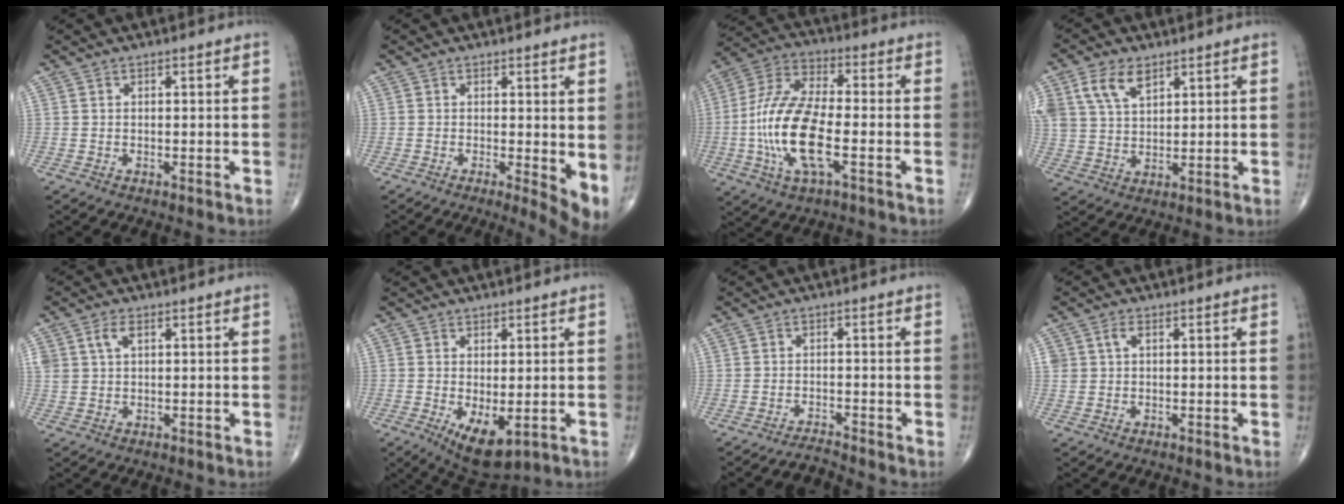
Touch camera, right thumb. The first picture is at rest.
{"total": 5.2, "force": [0.2, 1.8, 4.9], "torque": [-0.063, -0.012, 0.001]}
{"total": 16.3, "force": [-3.6, 6.6, 14.5], "torque": [-0.303, 0.023, -0.072]}
{"total": 9.0, "force": [4.7, 5.2, 5.7], "torque": [-0.107, -0.008, 0.098]}
{"total": 3.6, "force": [1.5, 2.1, 2.6], "torque": [-0.054, 0.006, 0.033]}
{"total": 7.6, "force": [-1.9, 3.6, 6.4], "torque": [-0.099, -0.018, -0.015]}
{"total": 1.9, "force": [-1.9, -0.2, -0.5], "torque": [0.005, 0.009, -0.033]}
{"total": 2.3, "force": [0.8, 1.6, 1.5], "torque": [-0.028, 0.005, 0.018]}